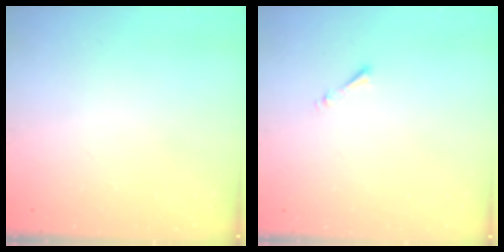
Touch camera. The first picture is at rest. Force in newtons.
{"total": 0.8, "press": 0.7, "slide": 0.3}